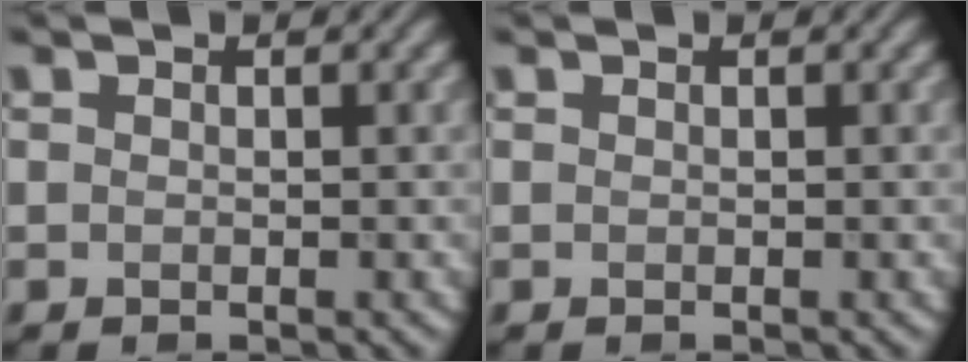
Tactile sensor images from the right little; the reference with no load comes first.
{"total": 0.0}